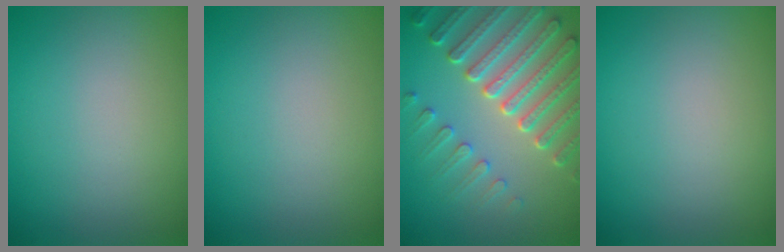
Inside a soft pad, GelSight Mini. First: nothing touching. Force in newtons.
{"total": 0.0}
{"total": 7.3, "press": 5.6, "slide": 4.6}
{"total": 0.0}